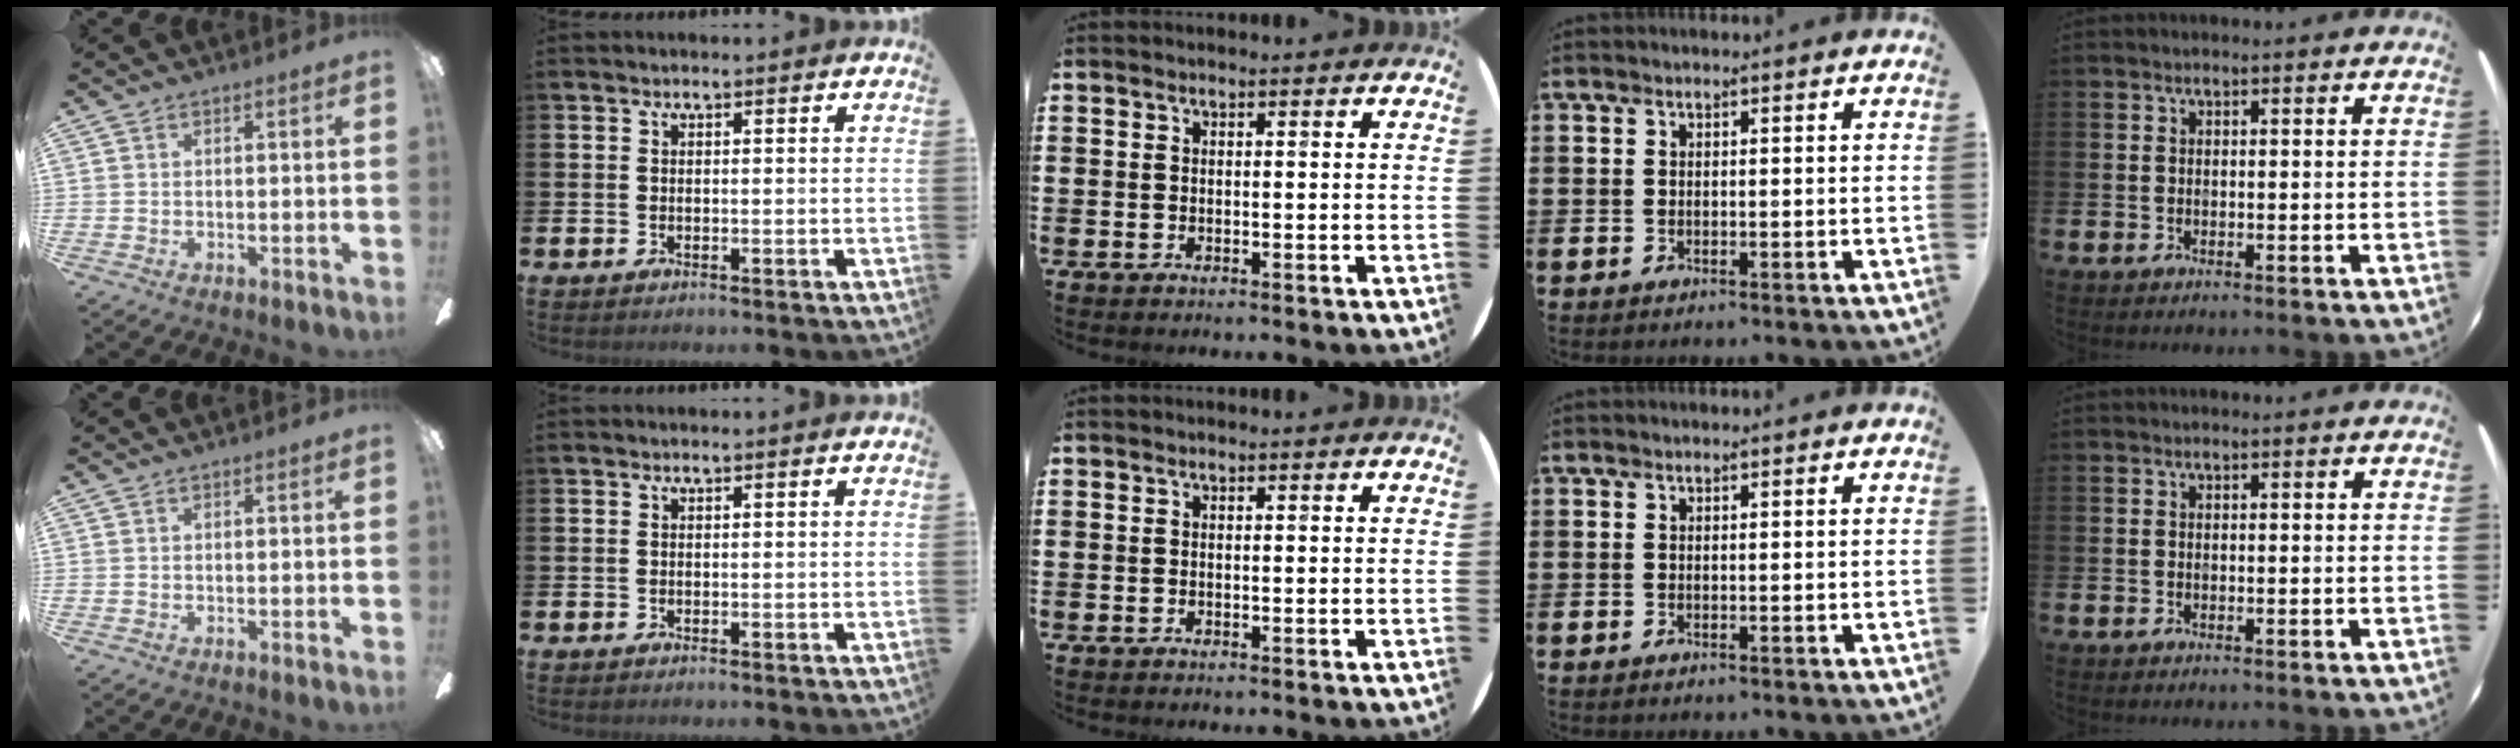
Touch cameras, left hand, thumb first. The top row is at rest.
{}